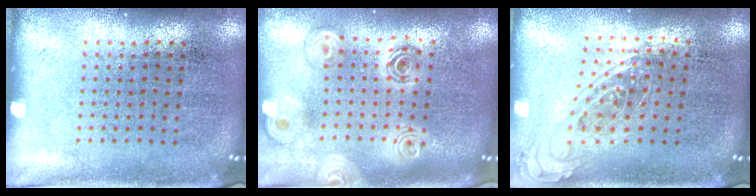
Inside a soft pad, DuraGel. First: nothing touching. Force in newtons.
{"total": 2.4, "press": 1.9, "slide": 1.5}
{"total": 0.8, "press": 0.7, "slide": 0.3}